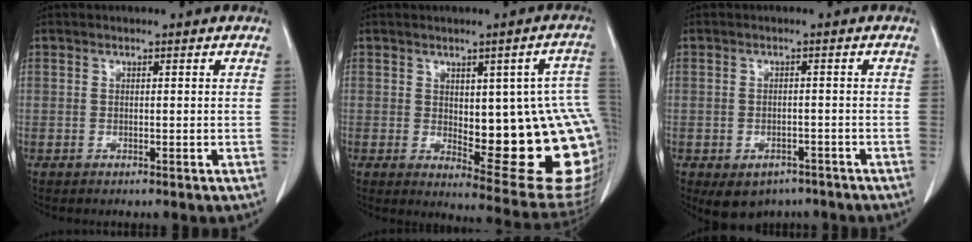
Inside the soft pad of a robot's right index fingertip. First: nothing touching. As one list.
[{"total": 19.8, "force": [-1.1, 5.5, 19.0], "torque": [-0.161, 0.008, 0.009]}, {"total": 5.9, "force": [-4.1, 3.8, 2.0], "torque": [-0.025, 0.005, -0.051]}]